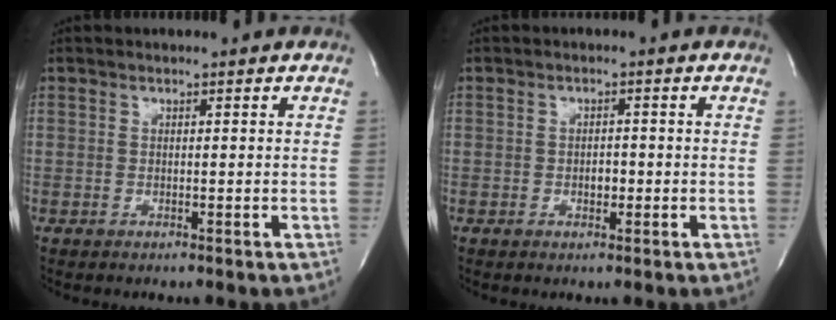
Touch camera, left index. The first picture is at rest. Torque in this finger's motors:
{"motor_torque": [0.26, -0.16, 0.01, 0.01]}